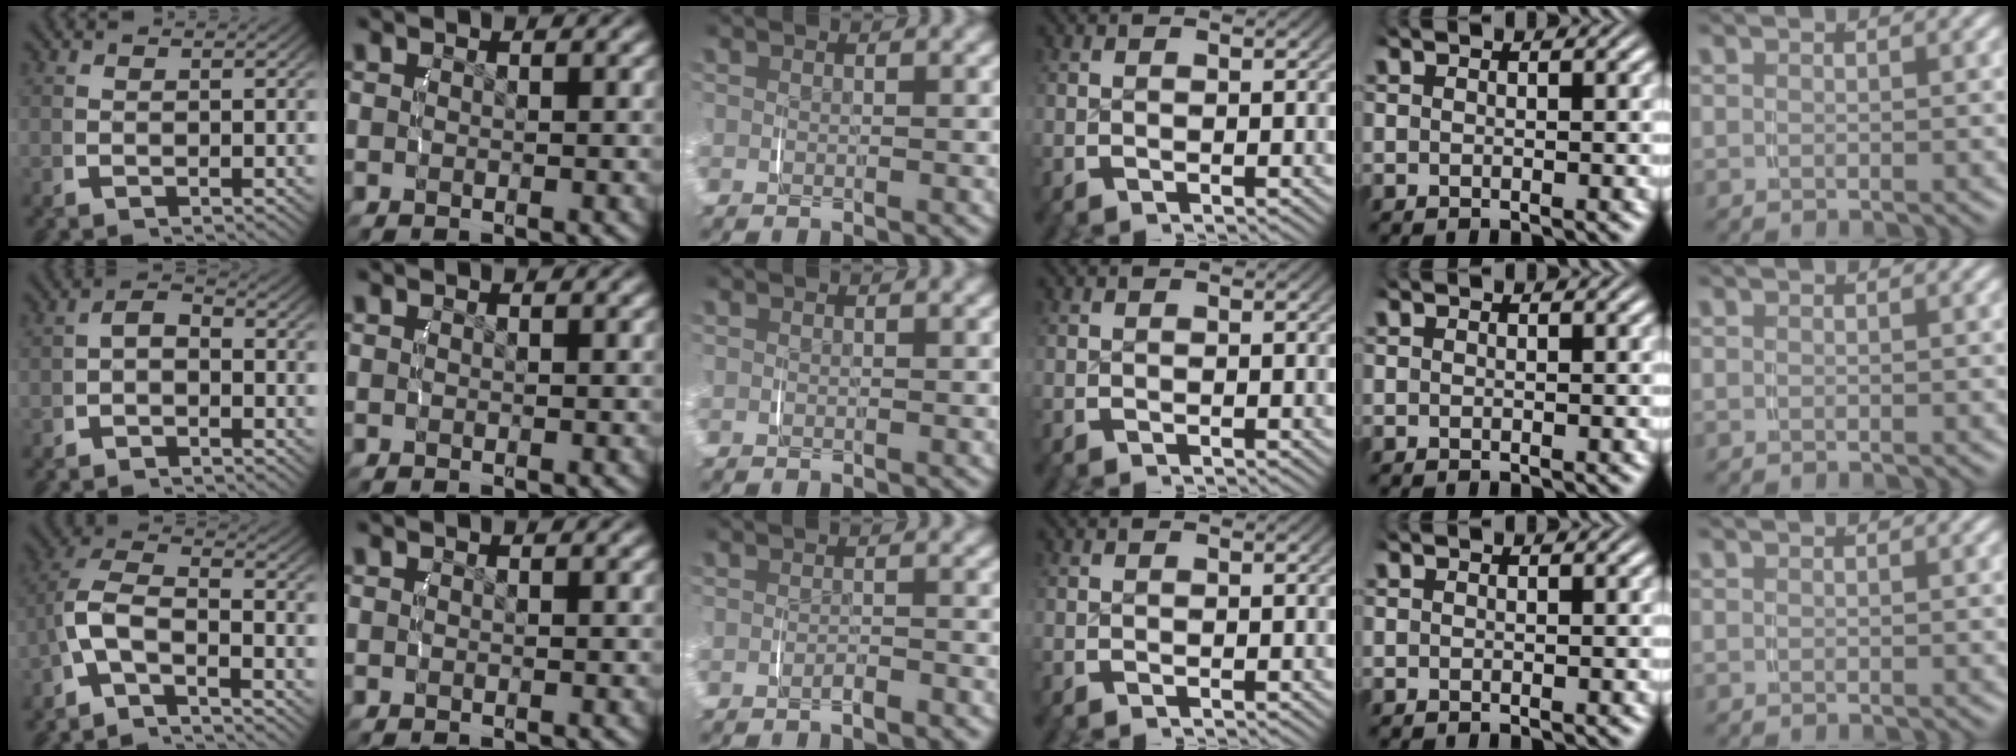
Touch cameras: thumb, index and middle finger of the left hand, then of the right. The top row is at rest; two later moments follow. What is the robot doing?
{"motion": "lift_and_place", "object": "camera"}